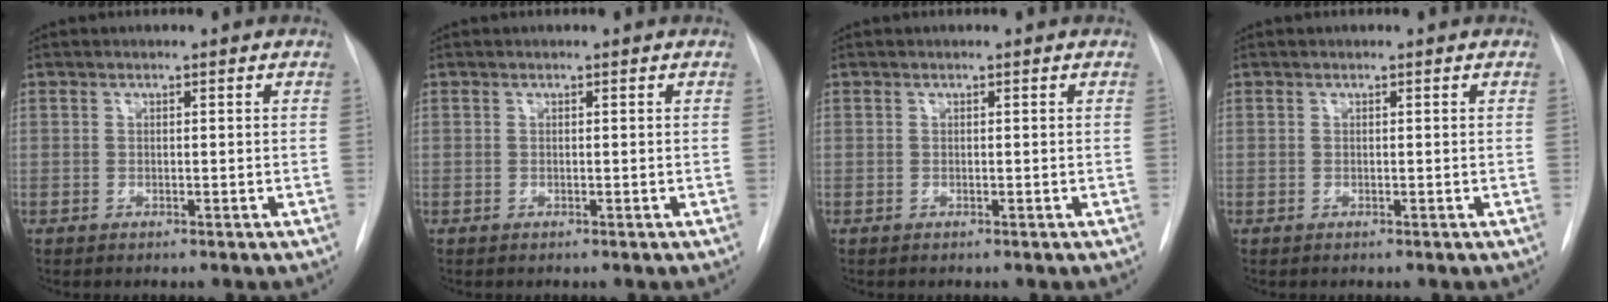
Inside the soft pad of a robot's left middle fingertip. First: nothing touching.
{"total": 0.0}
{"total": 0.0}
{"total": 0.0}